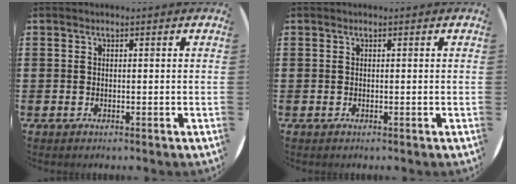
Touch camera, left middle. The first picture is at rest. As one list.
[{"total": 0.0}]